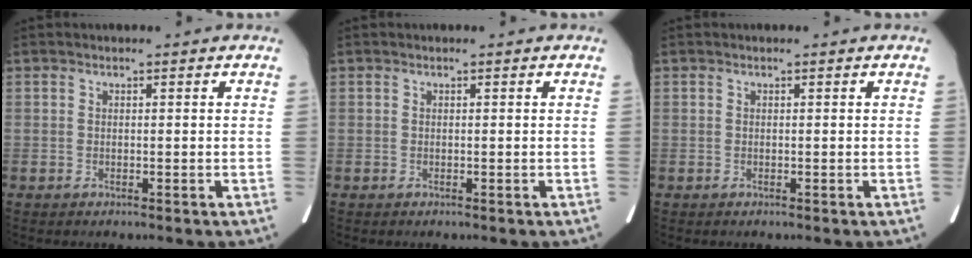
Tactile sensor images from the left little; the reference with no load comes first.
{"total": 0.0}
{"total": 0.0}